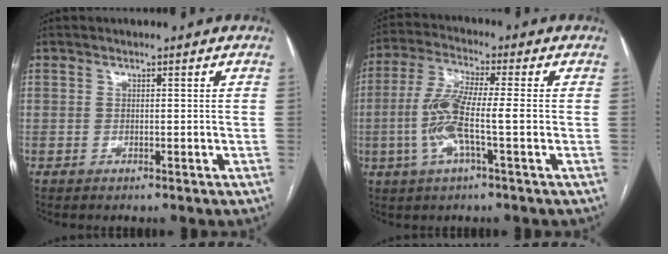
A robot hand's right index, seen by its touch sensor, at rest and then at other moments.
{"total": 9.4, "force": [-1.8, 0.8, 9.2], "torque": [-0.192, 0.007, -0.042]}